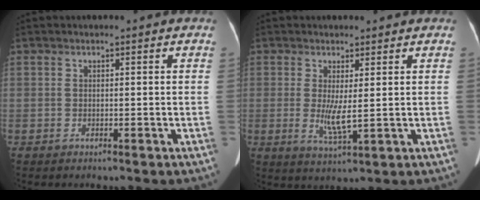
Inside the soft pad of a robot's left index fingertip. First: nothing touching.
{"total": 3.9, "force": [0.3, 0.5, 3.8], "torque": [-0.077, -0.013, 0.014]}